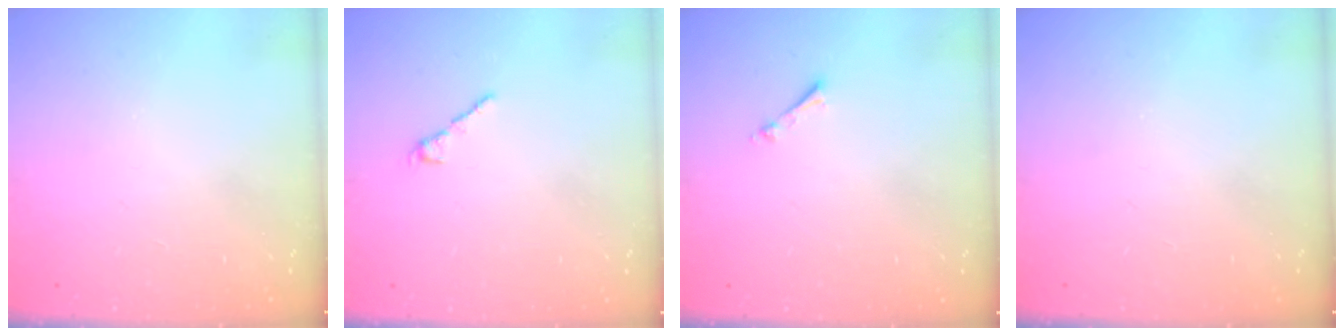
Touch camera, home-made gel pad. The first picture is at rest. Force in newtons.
{"total": 2.2, "press": 2.2, "slide": 0.4}
{"total": 0.6, "press": 0.6, "slide": 0.2}
{"total": 0.0}